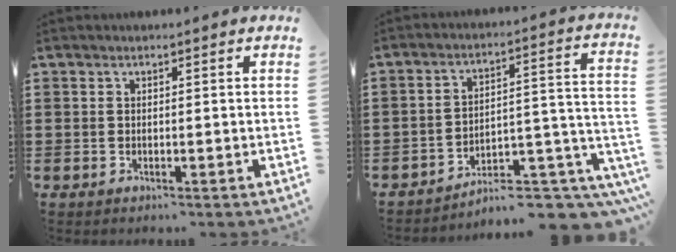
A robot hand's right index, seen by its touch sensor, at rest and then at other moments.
{"total": 6.7, "force": [-5.6, 2.1, 3.0], "torque": [-0.042, 0.005, -0.107]}